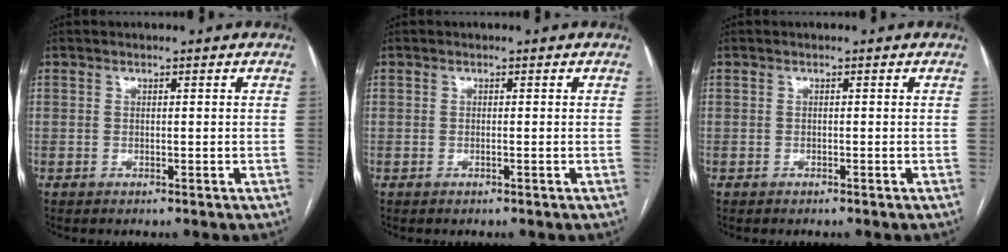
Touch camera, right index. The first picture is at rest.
{"total": 0.0}
{"total": 0.0}